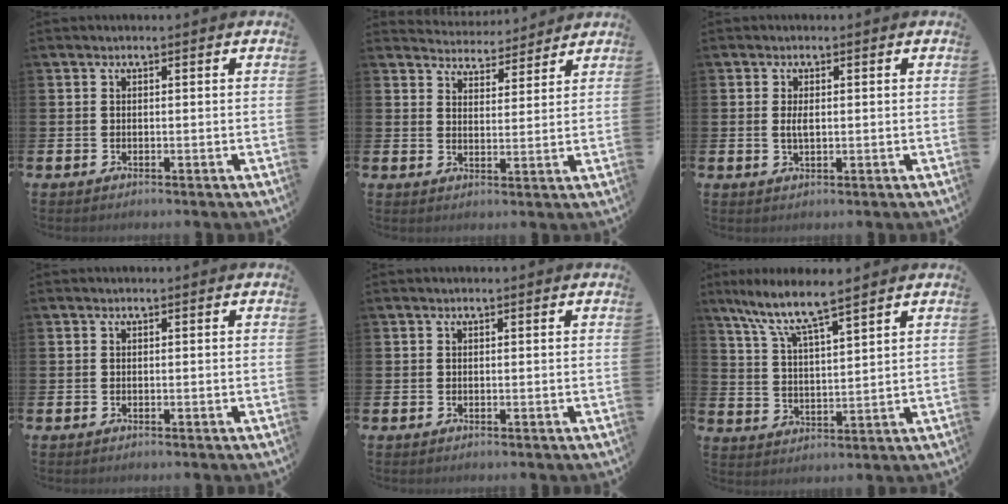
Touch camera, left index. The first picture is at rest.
{"total": 4.5, "force": [4.4, 0.8, -0.4], "torque": [-0.006, -0.031, 0.079]}
{"total": 1.8, "force": [0.2, 0.8, 1.6], "torque": [-0.032, 0.004, 0.001]}
{"total": 0.0}
{"total": 0.0}
{"total": 7.3, "force": [6.5, 0.5, 3.4], "torque": [-0.096, -0.031, 0.111]}